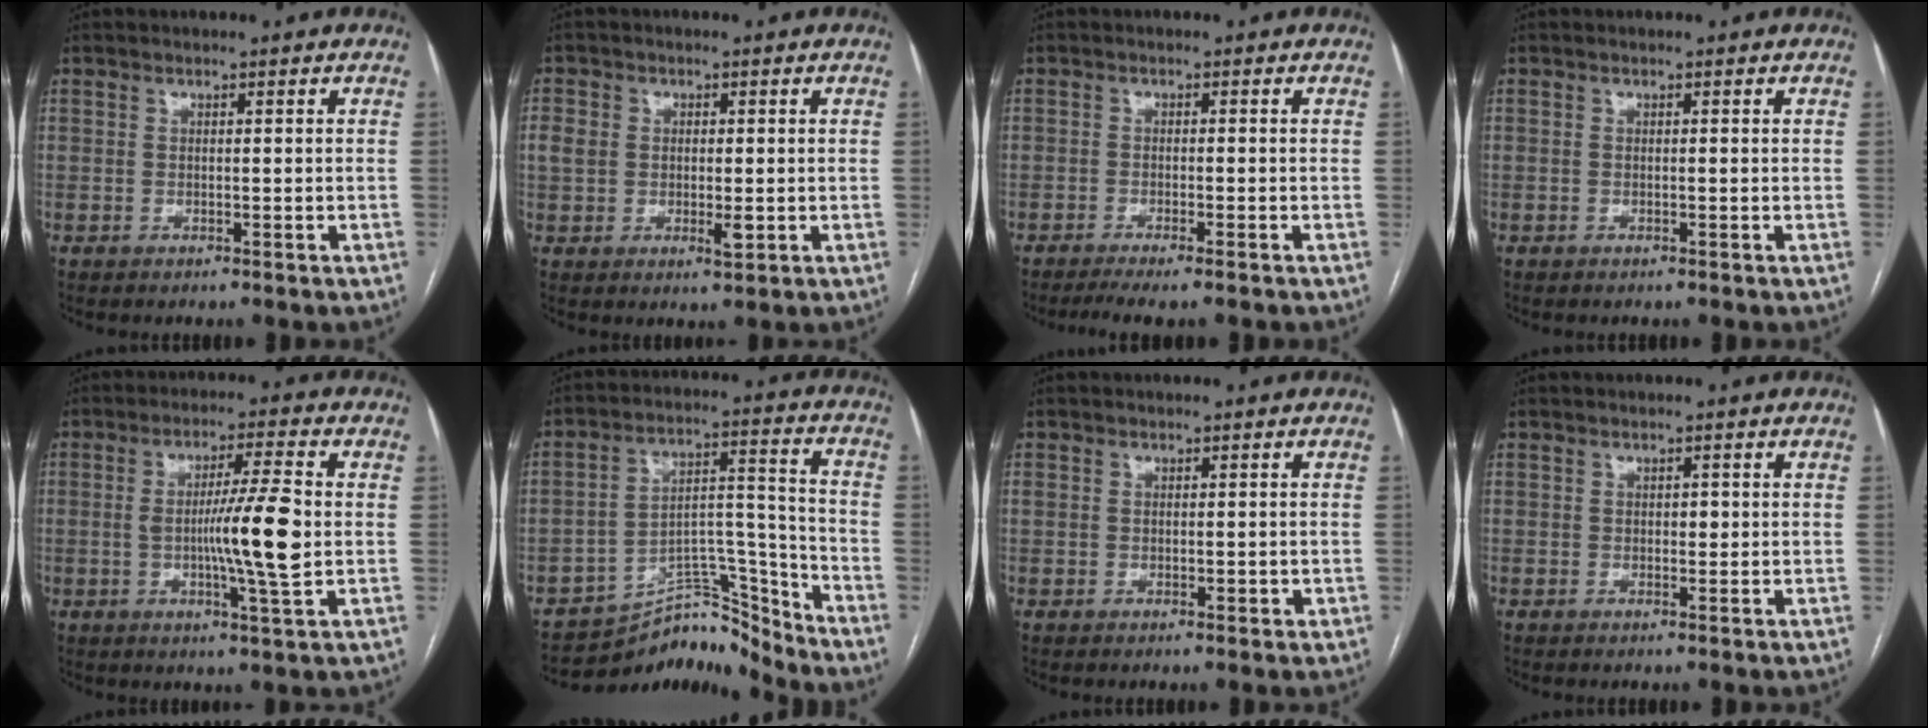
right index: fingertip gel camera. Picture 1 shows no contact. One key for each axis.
{"total": 4.8, "fx": -0.3, "fy": 3.0, "fz": 3.8, "tx": -0.066, "ty": 0.003, "tz": -0.001}
{"total": 5.6, "fx": -4.4, "fy": 0.0, "fz": 3.3, "tx": -0.046, "ty": -0.008, "tz": -0.069}
{"total": 0.0}
{"total": 9.9, "fx": -0.6, "fy": -0.2, "fz": 9.9, "tx": -0.169, "ty": -0.005, "tz": -0.015}
{"total": 11.2, "fx": -10.9, "fy": 2.6, "fz": 0.7, "tx": 0.007, "ty": 0.069, "tz": -0.182}
{"total": 1.7, "fx": -0.2, "fy": 1.2, "fz": 1.3, "tx": -0.023, "ty": 0.009, "tz": 0.004}
{"total": 1.1, "fx": 0.1, "fy": 0.7, "fz": 0.8, "tx": -0.008, "ty": 0.001, "tz": 0.000}